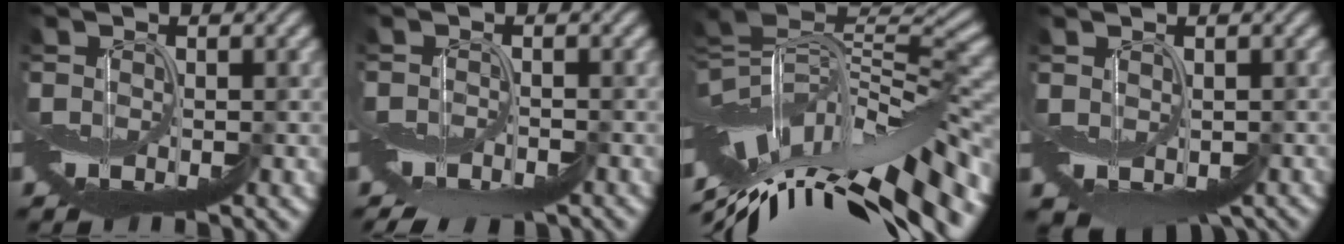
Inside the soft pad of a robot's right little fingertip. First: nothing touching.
{"total": 3.7, "force": [-3.0, 1.1, 1.8], "torque": [-0.031, -0.010, -0.054]}
{"total": 13.0, "force": [-5.1, 5.8, 10.4], "torque": [-0.179, 0.017, -0.076]}
{"total": 3.6, "force": [-1.4, 2.7, 2.0], "torque": [-0.024, -0.029, 0.000]}